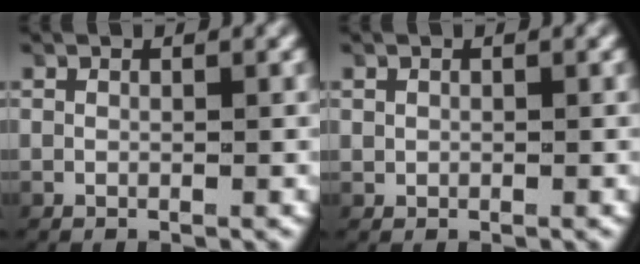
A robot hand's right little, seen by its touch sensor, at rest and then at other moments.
{"total": 0.6, "force": [0.1, 0.5, 0.2], "torque": [-0.011, -0.004, 0.006]}